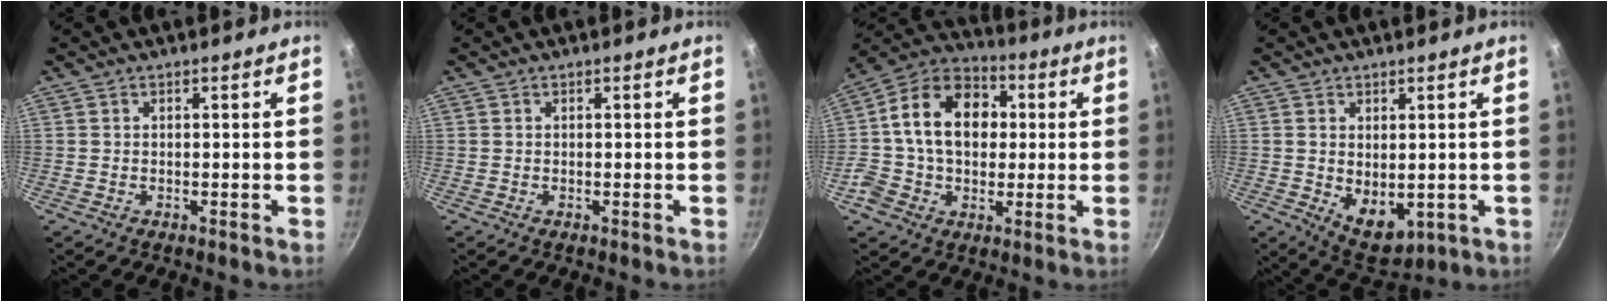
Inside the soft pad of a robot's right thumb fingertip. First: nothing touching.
{"total": 0.0}
{"total": 17.1, "force": [1.4, 13.0, 11.0], "torque": [-0.160, 0.029, 0.007]}
{"total": 7.4, "force": [-0.1, 4.8, 5.7], "torque": [-0.070, -0.019, 0.018]}